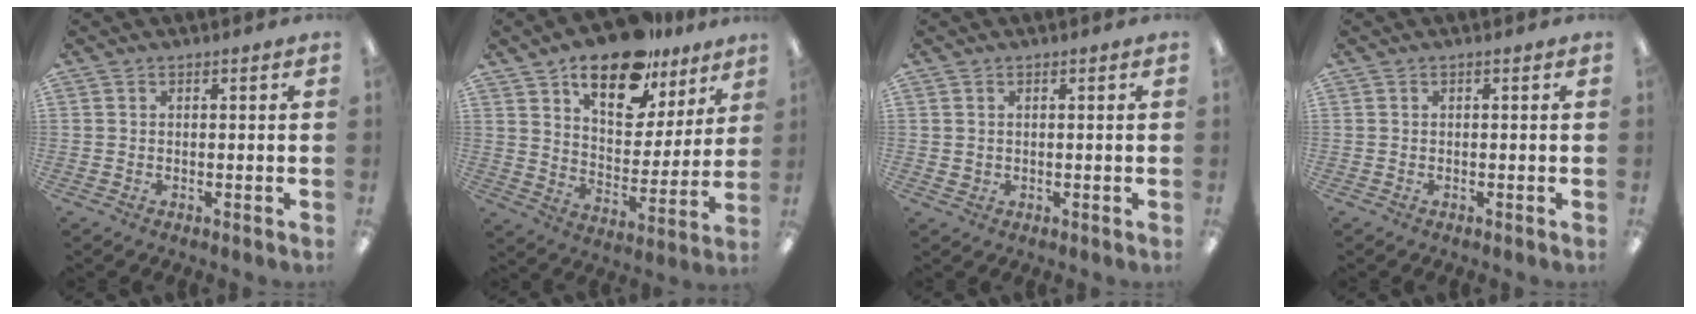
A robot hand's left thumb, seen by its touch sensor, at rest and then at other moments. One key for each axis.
{"total": 17.8, "fx": 12.4, "fy": 8.4, "fz": 9.7, "tx": -0.152, "ty": -0.066, "tz": 0.214}
{"total": 1.2, "fx": 0.7, "fy": 1.0, "fz": -0.1, "tx": 0.000, "ty": 0.004, "tz": 0.013}
{"total": 0.0}